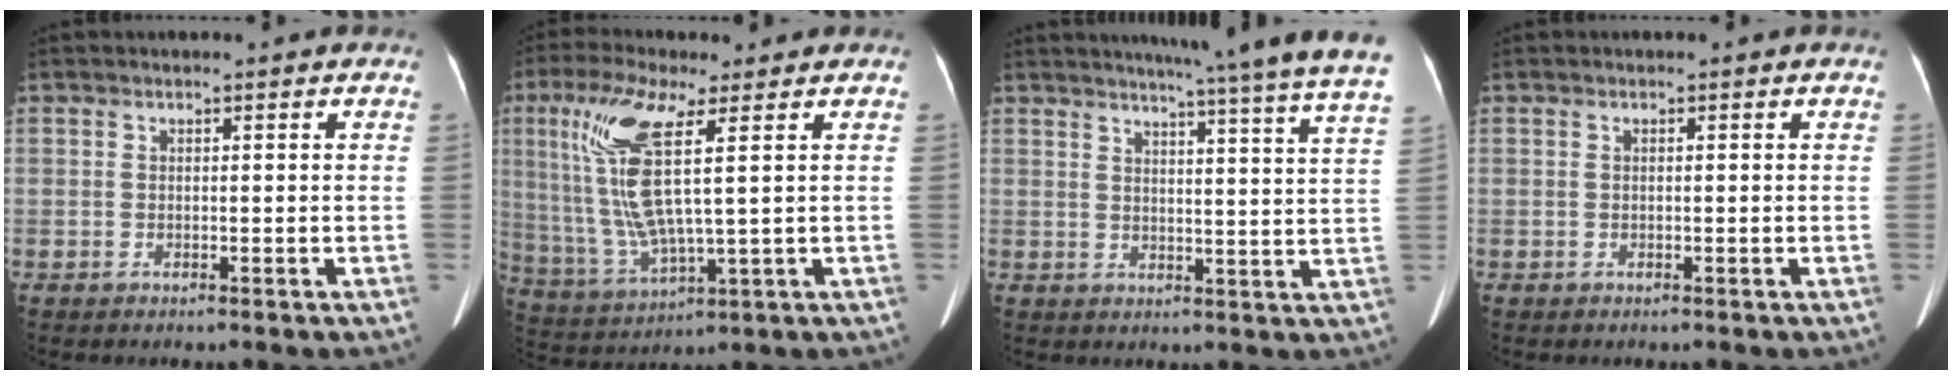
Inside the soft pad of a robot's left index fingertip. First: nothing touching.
{"total": 12.7, "force": [3.9, 1.7, 11.9], "torque": [-0.278, -0.005, 0.077]}
{"total": 21.7, "force": [19.3, -1.8, 9.8], "torque": [-0.138, -0.062, 0.224]}
{"total": 0.0}